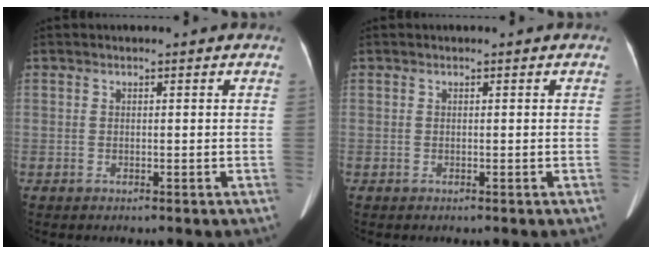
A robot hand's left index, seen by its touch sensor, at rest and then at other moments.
{"total": 0.0}